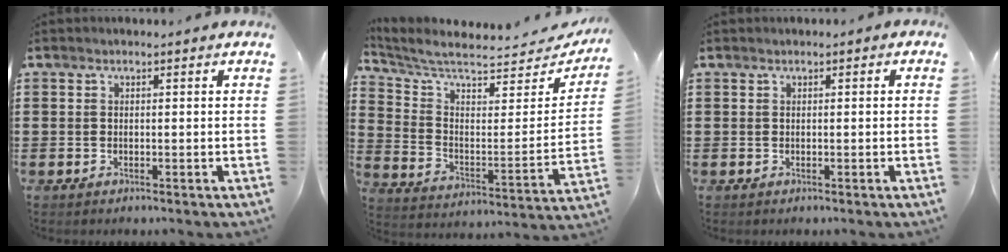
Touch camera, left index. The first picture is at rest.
{"total": 6.3, "force": [5.7, 0.8, 2.6], "torque": [-0.080, -0.052, 0.095]}
{"total": 0.0}